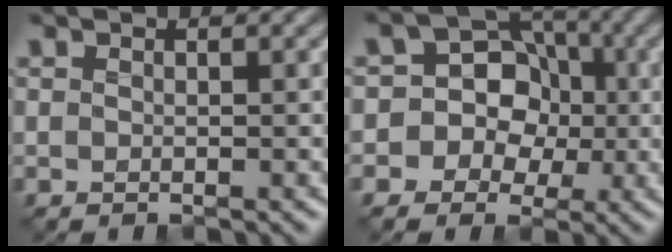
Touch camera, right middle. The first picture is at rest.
{"total": 10.2, "force": [-0.3, 9.3, 4.1], "torque": [-0.066, 0.060, -0.043]}